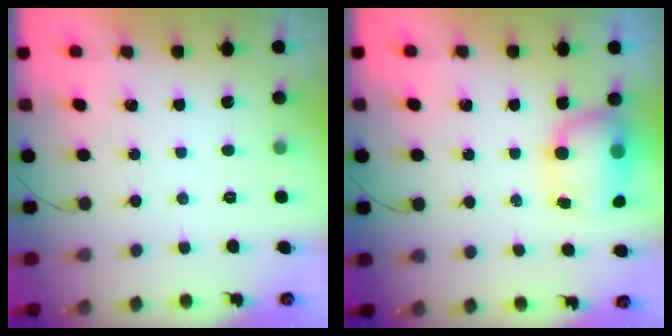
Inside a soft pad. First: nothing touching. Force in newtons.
{"total": 8.8, "press": 8.2, "slide": 3.3}